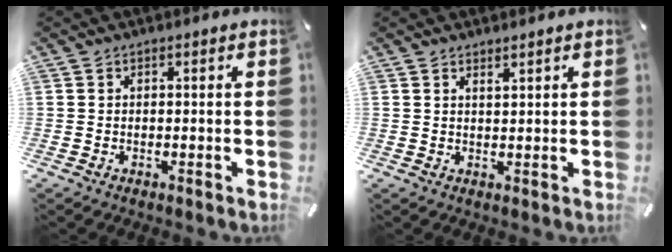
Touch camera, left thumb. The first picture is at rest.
{"total": 1.4, "force": [1.3, 0.1, 0.6], "torque": [-0.011, -0.003, 0.024]}